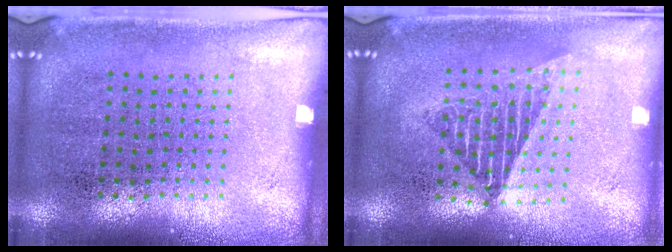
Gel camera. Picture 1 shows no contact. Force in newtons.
{"total": 1.5, "press": 1.3, "slide": 0.8}